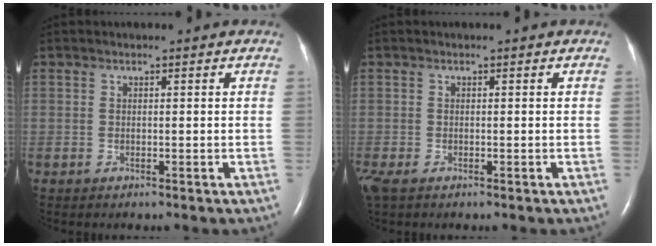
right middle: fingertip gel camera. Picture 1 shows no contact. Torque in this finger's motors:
{"motor_torque": [0.33, -0.31, 0.14, 0.04]}